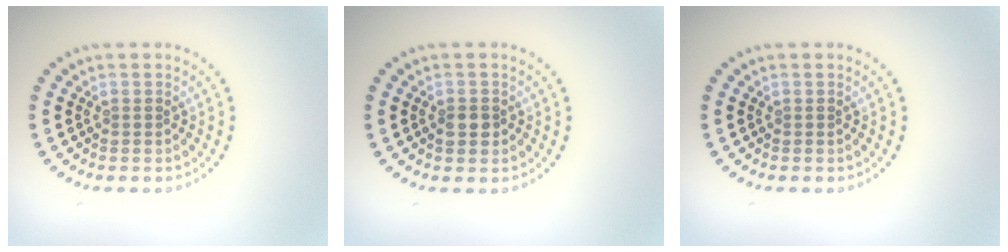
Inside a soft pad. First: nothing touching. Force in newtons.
{"total": 1.6, "press": 1.5, "slide": 0.3}
{"total": 0.0}